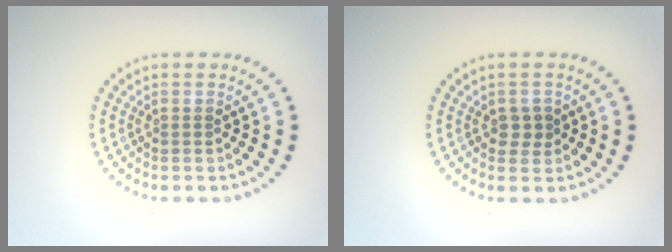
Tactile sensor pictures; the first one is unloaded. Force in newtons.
{"total": 1.5, "press": 1.4, "slide": 0.4}